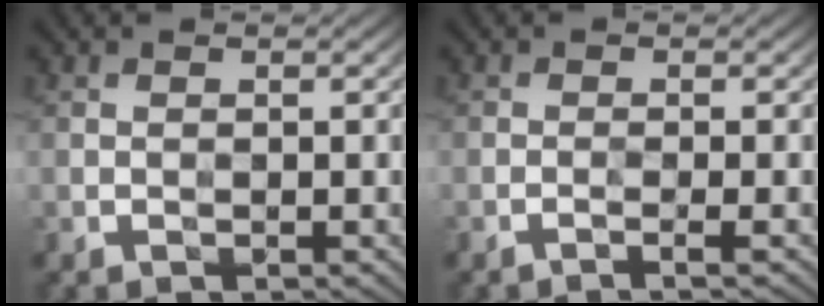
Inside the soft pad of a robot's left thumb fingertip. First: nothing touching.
{"total": 1.3, "force": [-0.7, 0.1, 1.1], "torque": [-0.015, 0.004, -0.022]}